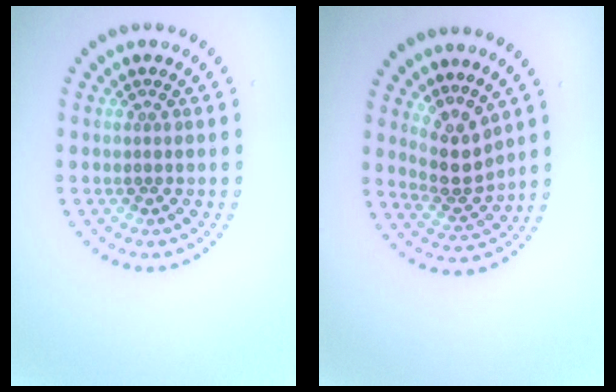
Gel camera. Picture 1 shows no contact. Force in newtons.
{"total": 3.0, "press": 2.3, "slide": 1.8}